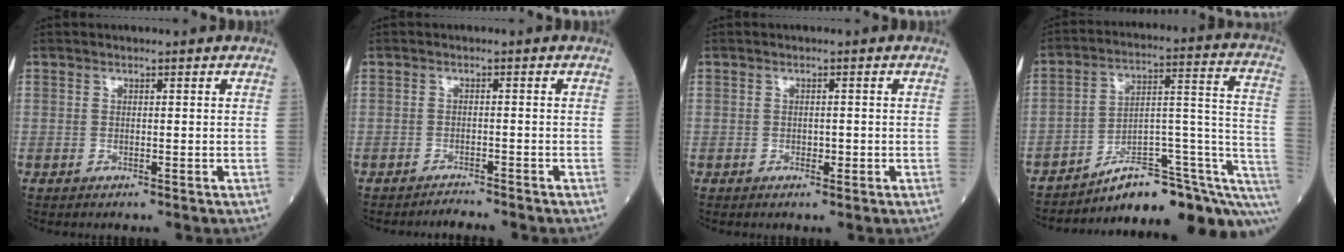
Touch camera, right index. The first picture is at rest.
{"total": 1.8, "force": [-1.7, -0.5, -0.1], "torque": [0.002, -0.008, -0.029]}
{"total": 0.9, "force": [-0.4, 0.5, 0.6], "torque": [-0.009, 0.001, -0.005]}
{"total": 17.5, "force": [-12.7, 4.7, 11.1], "torque": [-0.083, 0.081, -0.174]}